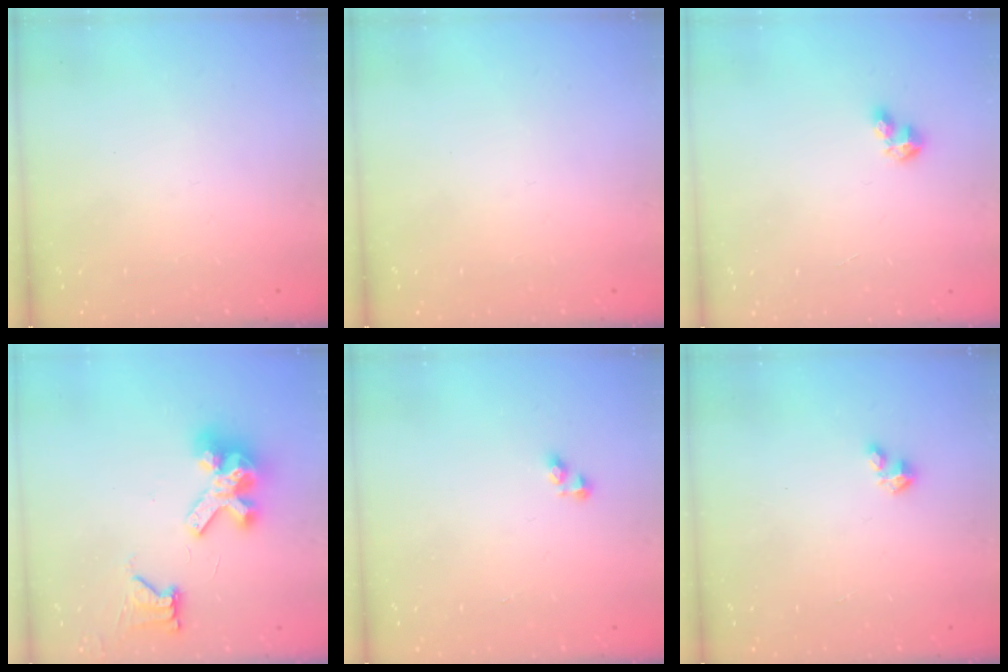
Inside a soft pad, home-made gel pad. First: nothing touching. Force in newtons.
{"total": 0.0}
{"total": 3.7, "press": 3.7, "slide": 0.3}
{"total": 12.2, "press": 12.1, "slide": 1.5}
{"total": 2.0, "press": 2.0, "slide": 0.5}
{"total": 1.3, "press": 1.2, "slide": 0.4}